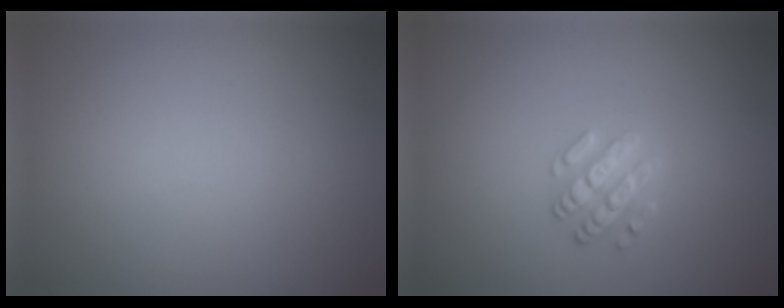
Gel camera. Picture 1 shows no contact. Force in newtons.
{"total": 2.5, "press": 2.4, "slide": 0.8}